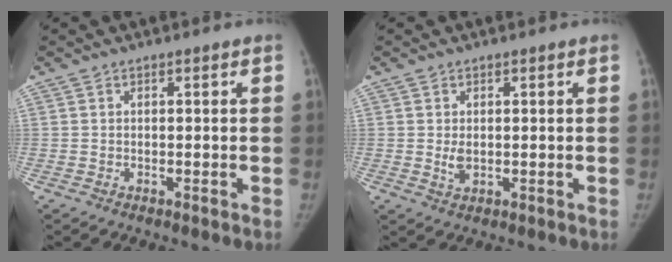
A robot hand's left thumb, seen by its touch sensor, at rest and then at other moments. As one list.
[{"total": 2.3, "force": [0.1, 1.4, 1.8], "torque": [-0.030, -0.007, 0.007]}]